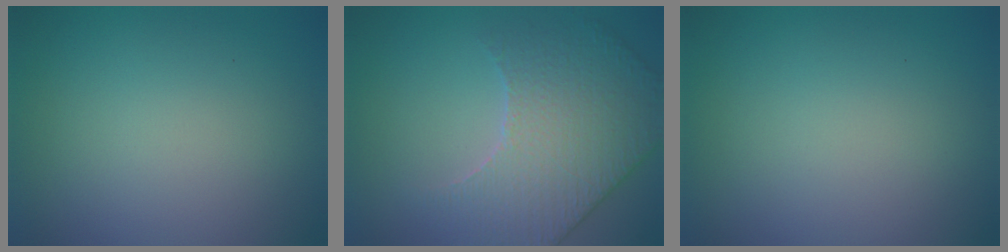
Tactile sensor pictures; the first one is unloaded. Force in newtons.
{"total": 4.6, "press": 4.6, "slide": 0.2}
{"total": 0.0}